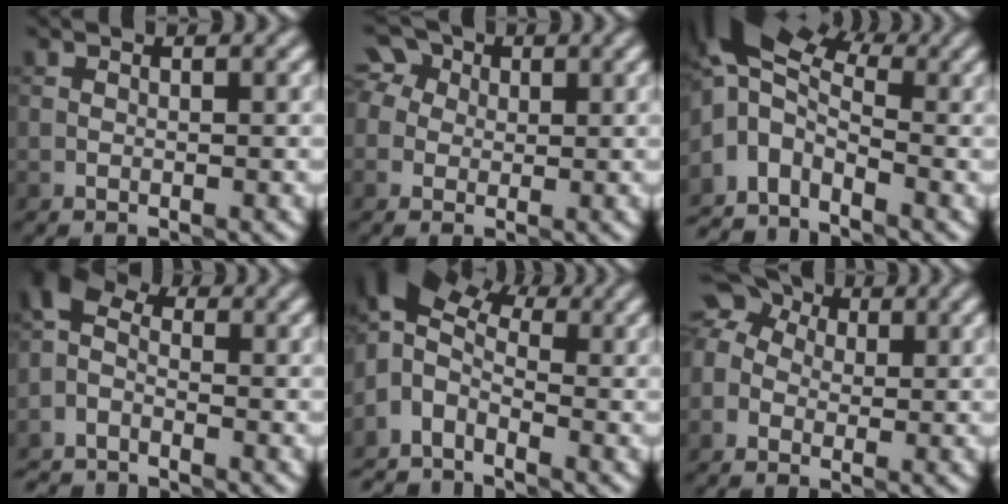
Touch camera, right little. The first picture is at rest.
{"total": 4.9, "force": [1.8, 3.9, 2.4], "torque": [-0.035, 0.029, -0.001]}
{"total": 7.0, "force": [-1.2, 4.3, 5.4], "torque": [-0.104, 0.006, -0.043]}
{"total": 3.9, "force": [-2.8, 2.0, 1.7], "torque": [-0.040, -0.001, -0.070]}
{"total": 5.6, "force": [-1.1, 3.7, 4.1], "torque": [-0.081, 0.012, -0.042]}
{"total": 7.5, "force": [1.6, 6.0, 4.3], "torque": [-0.074, 0.035, -0.014]}